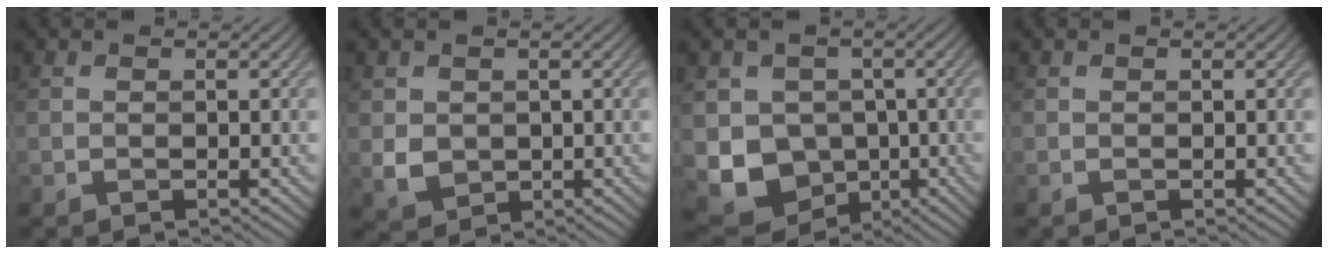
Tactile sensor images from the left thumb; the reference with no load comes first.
{"total": 3.3, "force": [0.4, 2.9, 1.5], "torque": [-0.044, -0.009, 0.013]}
{"total": 9.1, "force": [-1.8, 8.0, 3.9], "torque": [-0.091, -0.031, -0.047]}
{"total": 0.0}